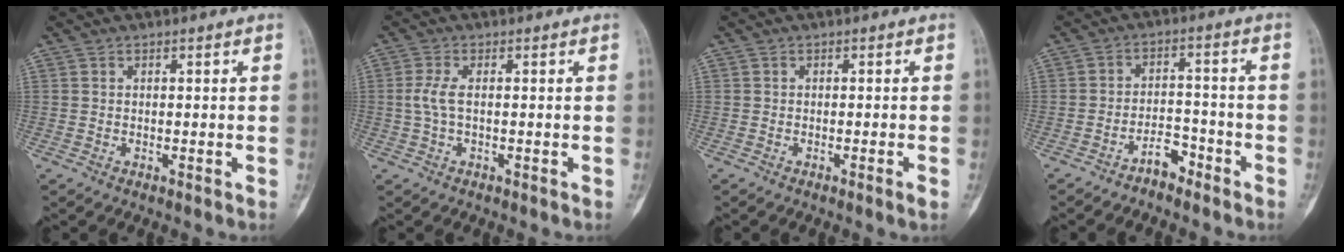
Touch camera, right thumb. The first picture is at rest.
{"total": 3.2, "force": [-0.1, 1.1, 3.0], "torque": [-0.079, 0.000, -0.004]}
{"total": 1.3, "force": [-0.6, -0.2, 1.1], "torque": [-0.019, -0.003, -0.012]}
{"total": 4.4, "force": [-3.5, 1.9, 1.8], "torque": [-0.017, 0.035, -0.063]}